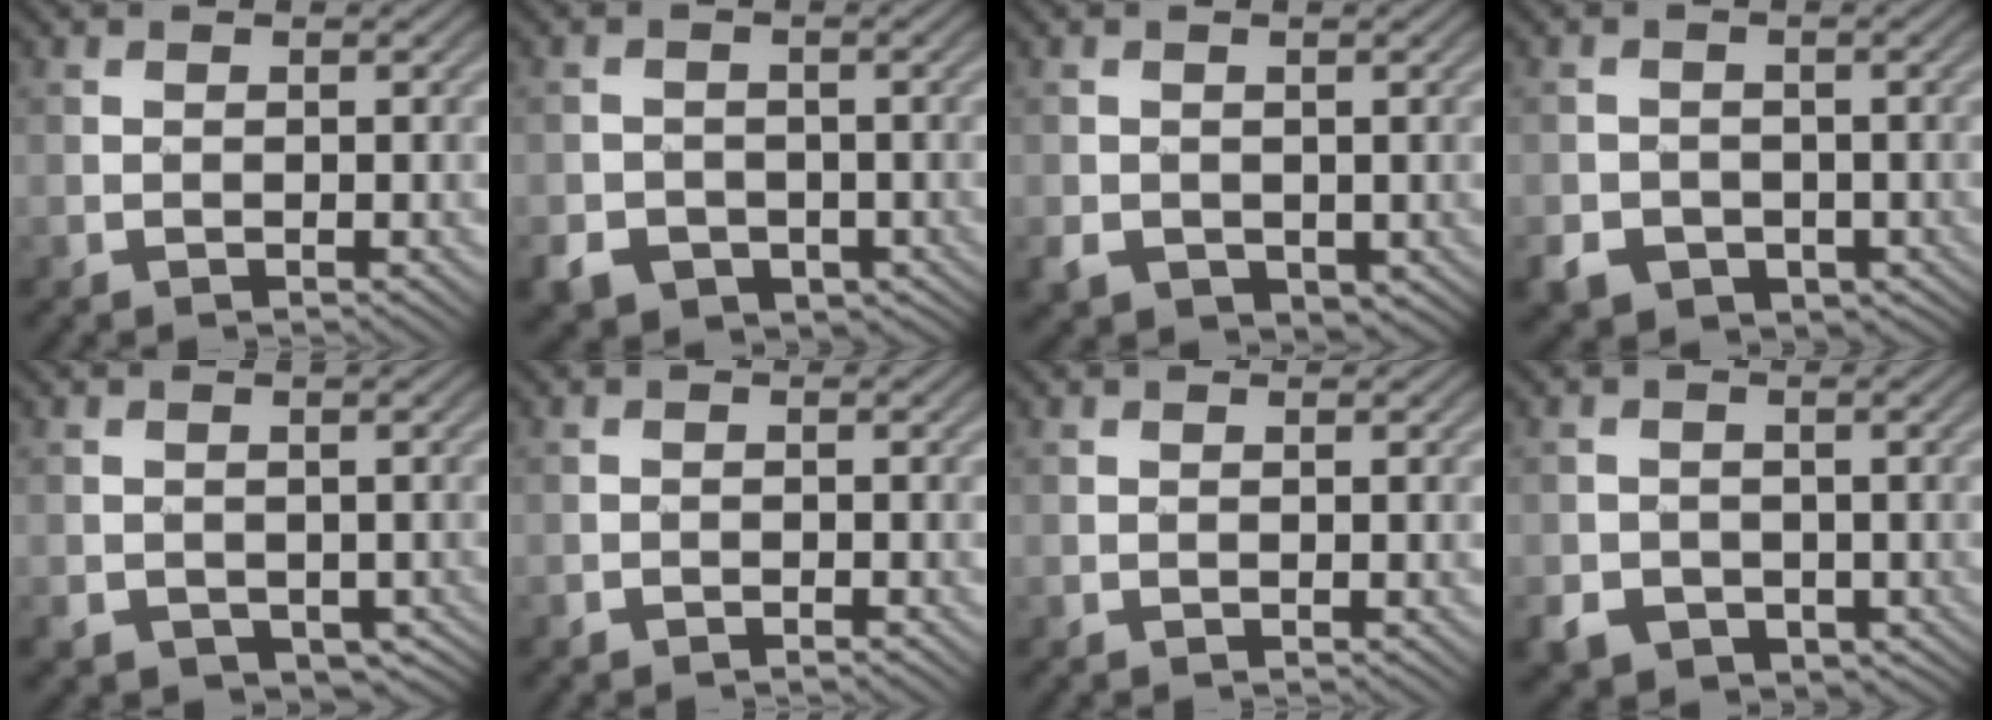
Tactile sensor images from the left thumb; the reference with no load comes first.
{"total": 5.8, "force": [-2.9, 4.7, 1.9], "torque": [-0.040, -0.015, -0.051]}
{"total": 2.9, "force": [-0.4, 2.5, 1.4], "torque": [-0.041, -0.013, -0.005]}
{"total": 5.3, "force": [-2.5, 4.4, 1.7], "torque": [-0.036, -0.012, -0.044]}
{"total": 4.3, "force": [-2.1, 3.5, 1.5], "torque": [-0.033, -0.015, -0.024]}
{"total": 0.7, "force": [-0.7, 0.1, 0.2], "torque": [-0.003, 0.002, -0.013]}
{"total": 0.0}
{"total": 4.9, "force": [-2.2, 4.0, 1.7], "torque": [-0.040, -0.010, -0.038]}